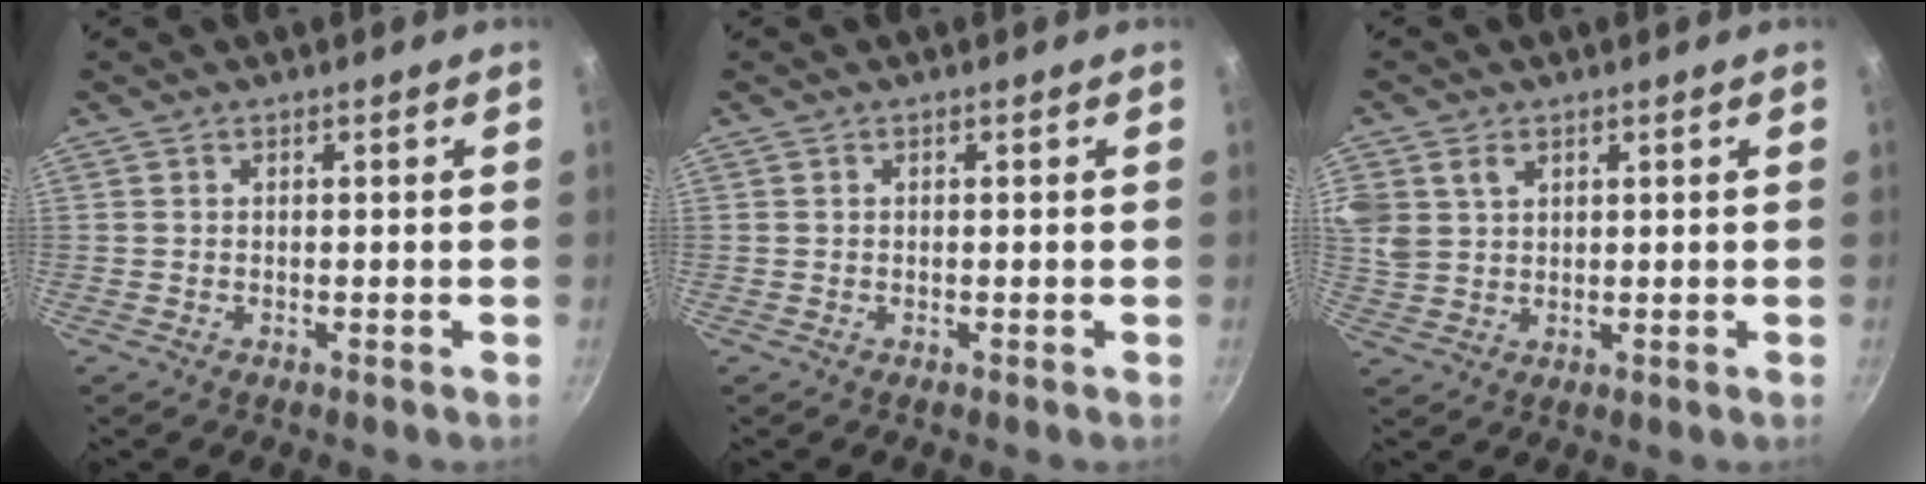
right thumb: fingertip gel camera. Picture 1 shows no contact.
{"total": 0.0}
{"total": 10.2, "force": [4.0, 7.7, 5.4], "torque": [-0.125, 0.015, 0.088]}